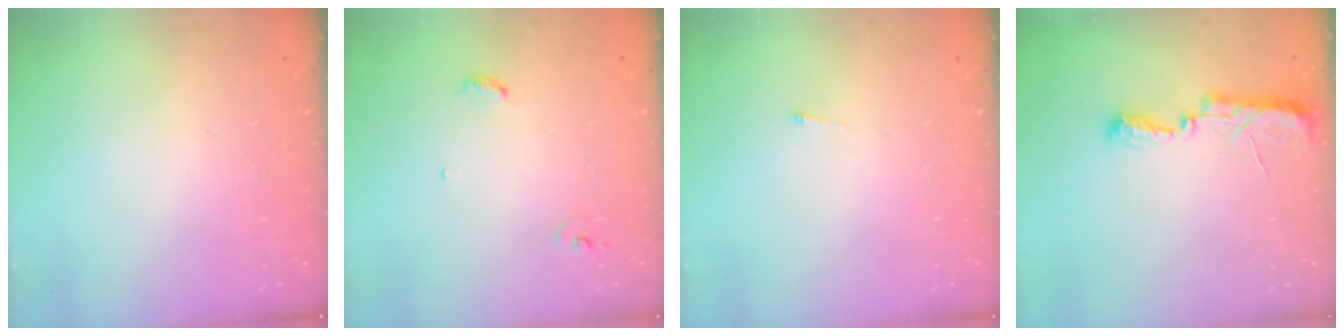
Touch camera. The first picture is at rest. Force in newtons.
{"total": 3.8, "press": 3.8, "slide": 0.3}
{"total": 2.7, "press": 2.7, "slide": 0.4}
{"total": 9.8, "press": 8.5, "slide": 4.8}